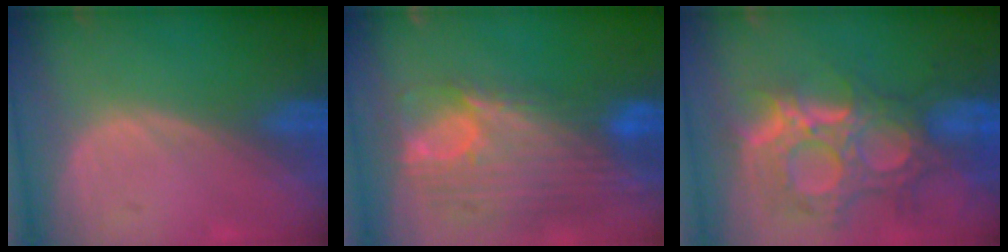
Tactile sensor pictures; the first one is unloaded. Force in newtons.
{"total": 12.1, "press": 10.3, "slide": 6.4}
{"total": 12.2, "press": 10.7, "slide": 5.9}